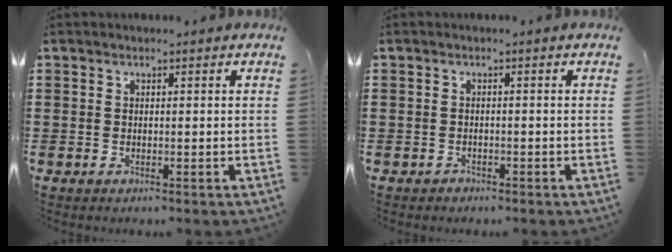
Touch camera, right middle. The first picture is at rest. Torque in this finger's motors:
{"motor_torque": [0.20, -0.29, -0.01, -0.02]}